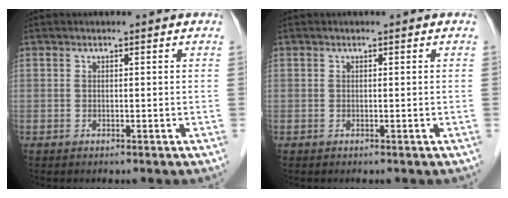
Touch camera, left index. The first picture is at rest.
{"total": 0.0}